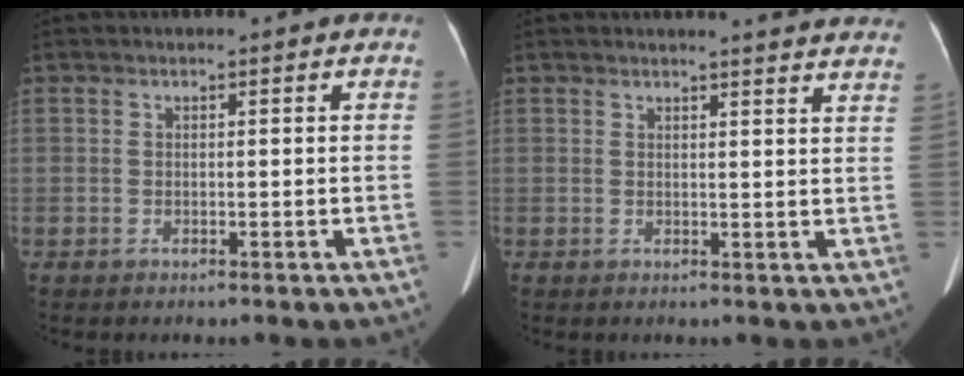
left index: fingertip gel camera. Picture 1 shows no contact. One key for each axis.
{"total": 10.0, "fx": 9.6, "fy": 0.4, "fz": 2.8, "tx": -0.020, "ty": -0.028, "tz": 0.083}